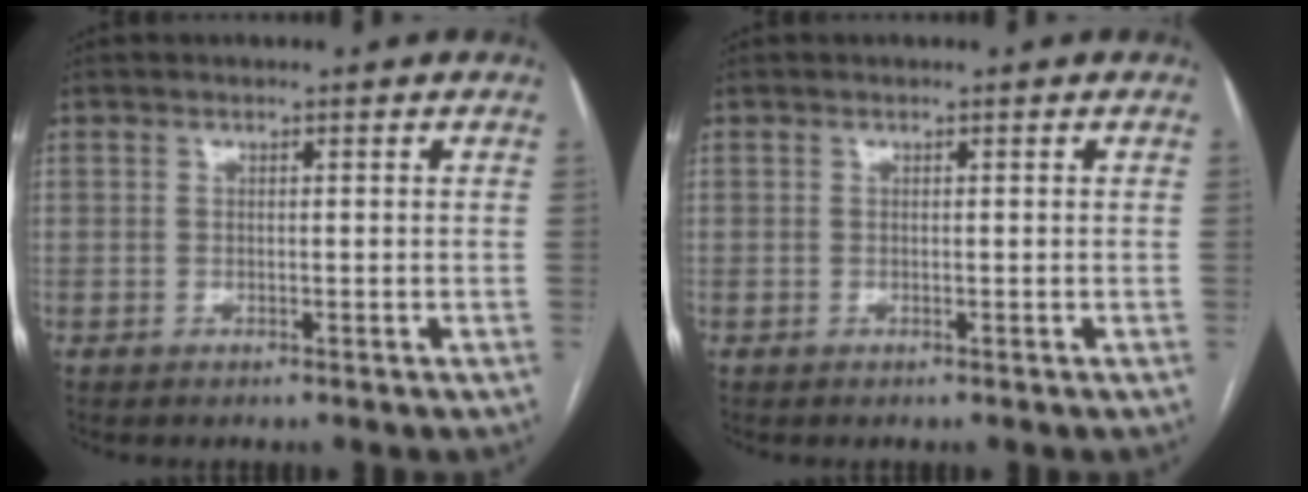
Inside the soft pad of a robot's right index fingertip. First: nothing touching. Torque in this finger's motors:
{"motor_torque": [0.05, -0.07, -0.01, 0.00]}